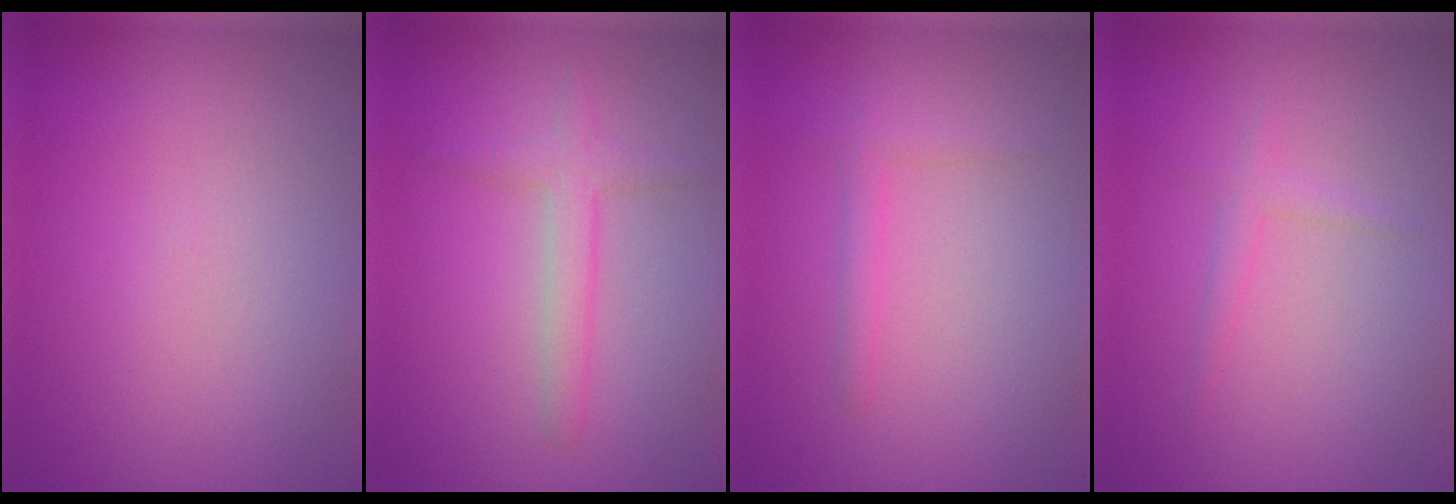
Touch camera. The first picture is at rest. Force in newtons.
{"total": 2.4, "press": 2.4, "slide": 0.1}
{"total": 1.1, "press": 1.1, "slide": 0.1}
{"total": 1.2, "press": 1.2, "slide": 0.1}